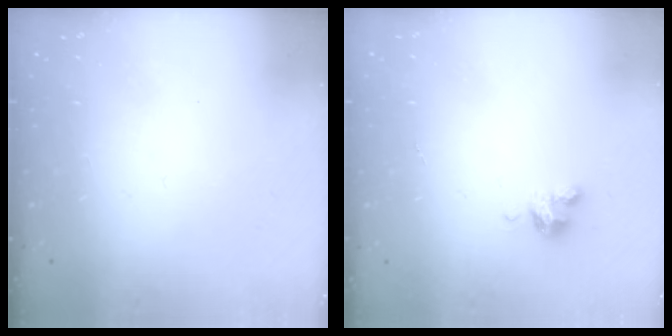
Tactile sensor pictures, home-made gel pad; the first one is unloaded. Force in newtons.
{"total": 4.1, "press": 4.1, "slide": 0.3}